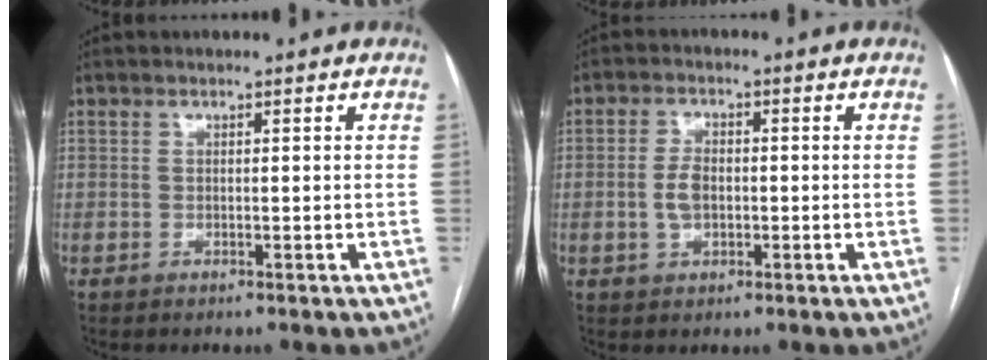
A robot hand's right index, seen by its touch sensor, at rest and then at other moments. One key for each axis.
{"total": 3.8, "fx": -0.7, "fy": 2.1, "fz": 3.1, "tx": -0.066, "ty": 0.007, "tz": -0.012}